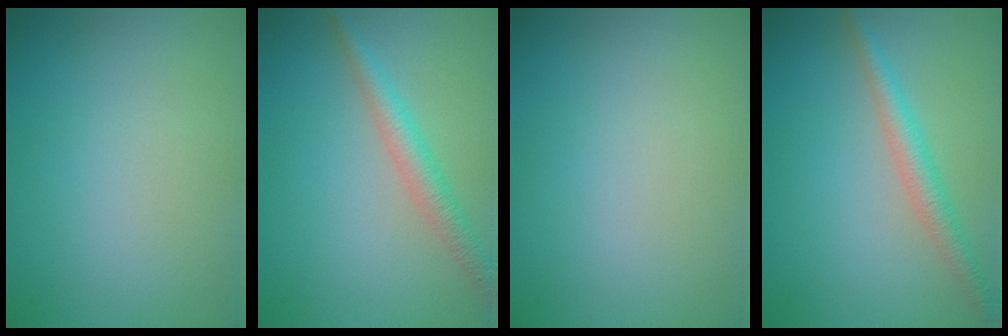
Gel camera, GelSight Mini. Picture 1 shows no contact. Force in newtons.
{"total": 2.7, "press": 2.7, "slide": 0.0}
{"total": 0.0}
{"total": 2.8, "press": 2.8, "slide": 0.1}